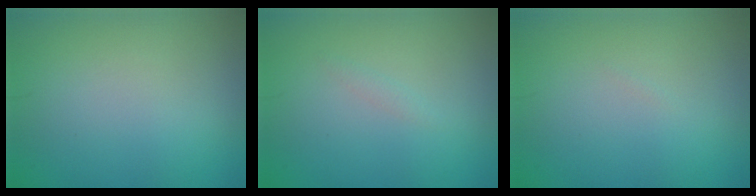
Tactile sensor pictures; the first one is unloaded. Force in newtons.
{"total": 0.5, "press": 0.5, "slide": 0.0}
{"total": 0.0}